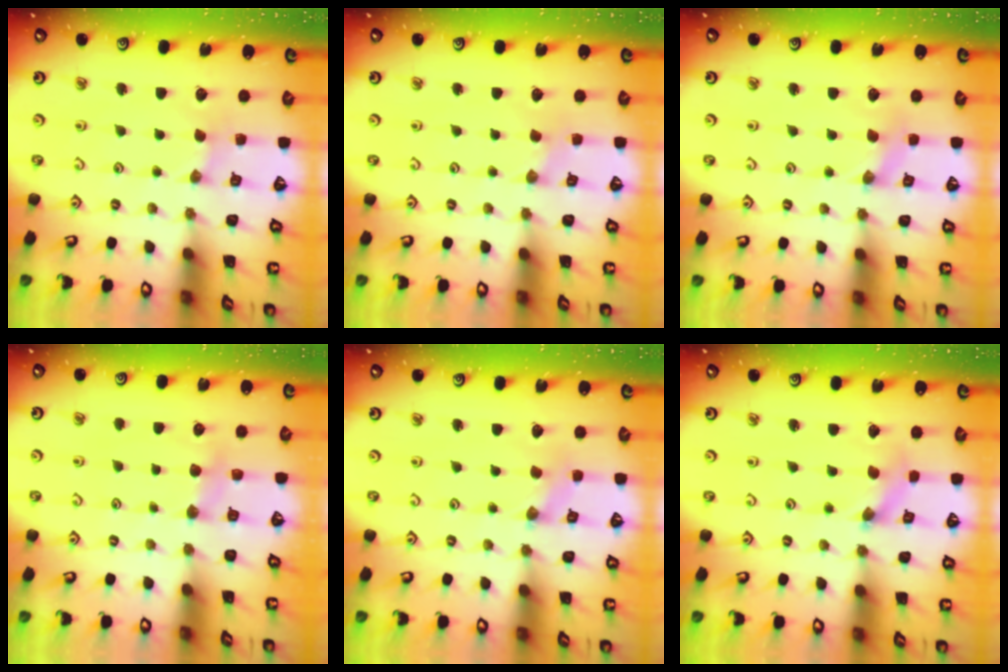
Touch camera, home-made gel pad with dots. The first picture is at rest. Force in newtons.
{"total": 0.0}
{"total": 0.0}
{"total": 4.1, "press": 4.1, "slide": 0.5}
{"total": 0.0}
{"total": 1.6, "press": 1.5, "slide": 0.3}